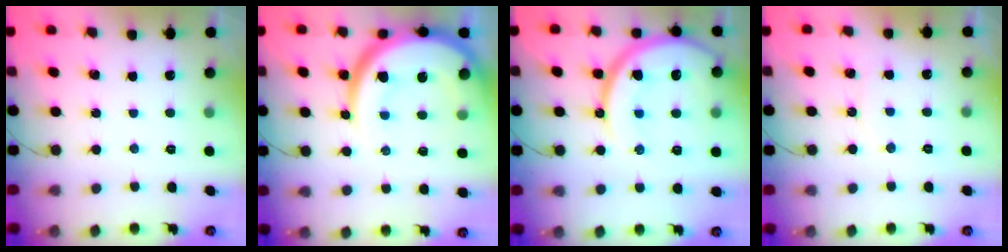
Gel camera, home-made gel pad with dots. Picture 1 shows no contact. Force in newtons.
{"total": 20.2, "press": 20.1, "slide": 1.8}
{"total": 18.3, "press": 18.2, "slide": 2.0}
{"total": 6.1, "press": 6.1, "slide": 0.8}